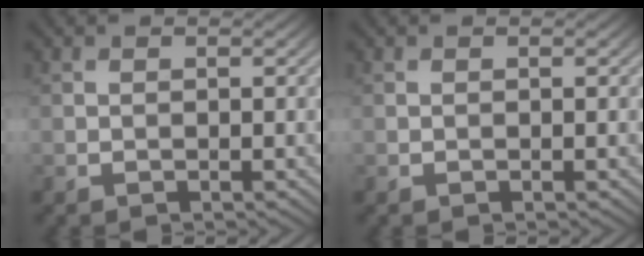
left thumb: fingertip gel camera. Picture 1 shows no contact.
{"total": 0.0}